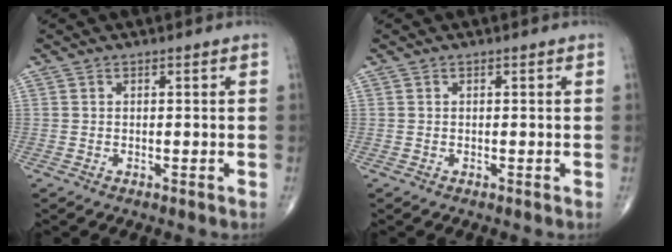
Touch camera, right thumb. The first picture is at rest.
{"total": 0.0}